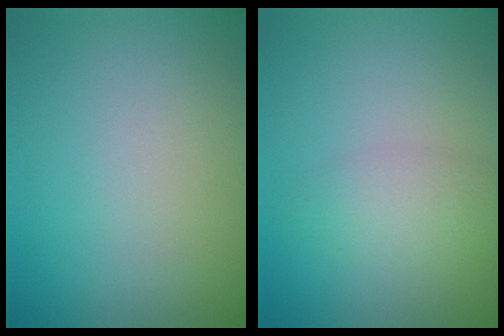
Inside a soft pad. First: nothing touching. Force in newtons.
{"total": 2.4, "press": 2.4, "slide": 0.0}